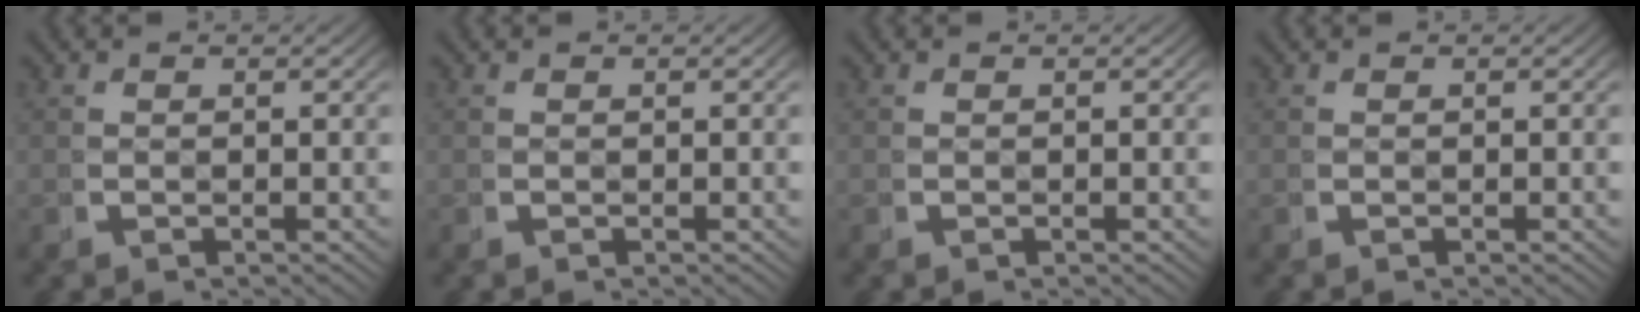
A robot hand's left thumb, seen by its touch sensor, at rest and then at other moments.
{"total": 0.0}
{"total": 0.0}
{"total": 0.0}